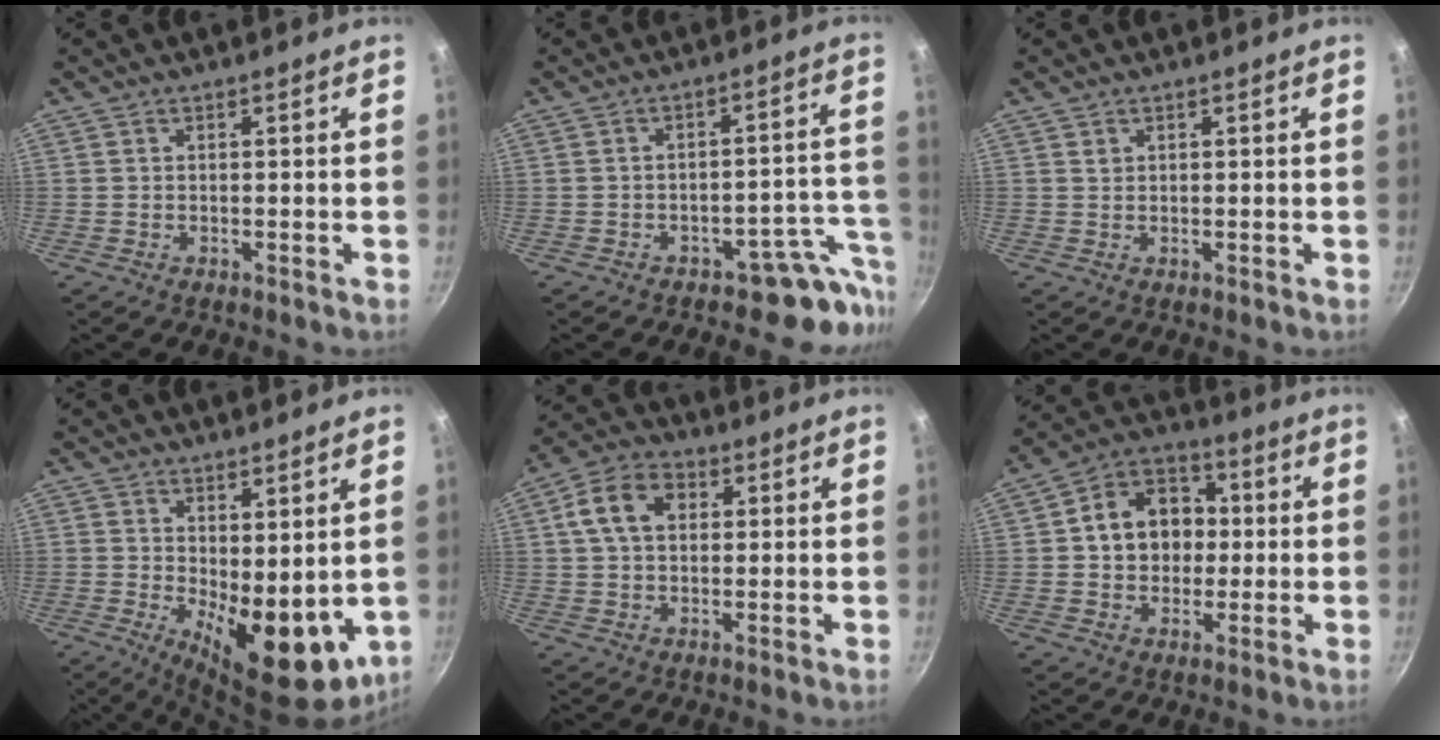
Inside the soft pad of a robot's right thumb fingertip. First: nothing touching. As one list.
[{"total": 8.1, "force": [-5.8, 4.5, 3.5], "torque": [0.026, 0.068, -0.075]}, {"total": 0.8, "force": [0.4, 0.6, 0.2], "torque": [-0.002, 0.001, 0.008]}, {"total": 13.0, "force": [0.4, 6.0, 11.6], "torque": [-0.130, -0.026, 0.024]}, {"total": 9.5, "force": [2.3, 6.9, 6.2], "torque": [-0.090, 0.015, 0.027]}, {"total": 13.0, "force": [0.9, 10.6, 7.6], "torque": [-0.085, 0.024, 0.003]}]